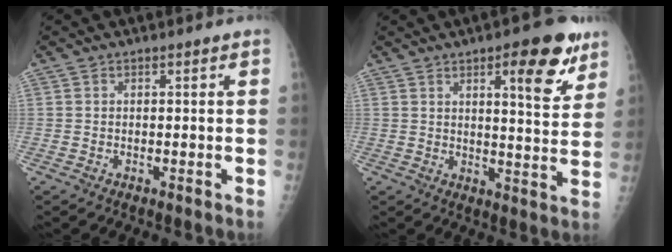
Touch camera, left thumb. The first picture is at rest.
{"total": 11.7, "force": [6.4, 3.4, 9.2], "torque": [-0.093, -0.032, 0.082]}